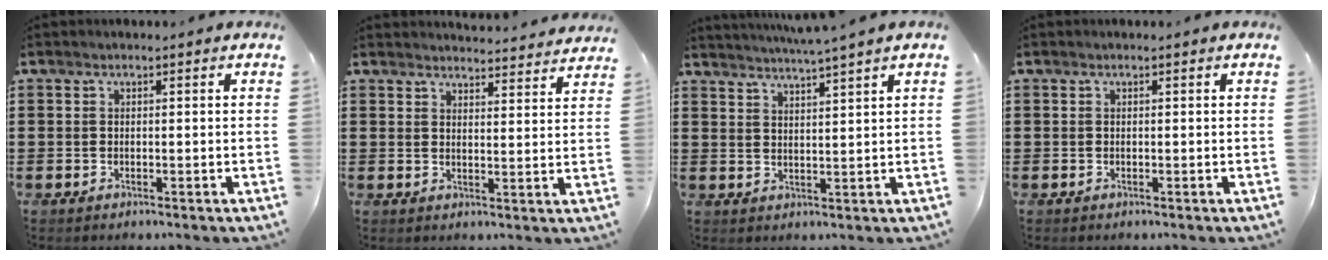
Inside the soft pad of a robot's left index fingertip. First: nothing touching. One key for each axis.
{"total": 3.5, "fx": 3.5, "fy": -0.2, "fz": 0.1, "tx": -0.005, "ty": -0.023, "tz": 0.062}
{"total": 2.8, "fx": 2.5, "fy": -1.1, "fz": 0.6, "tx": -0.018, "ty": -0.017, "tz": 0.042}
{"total": 0.0}